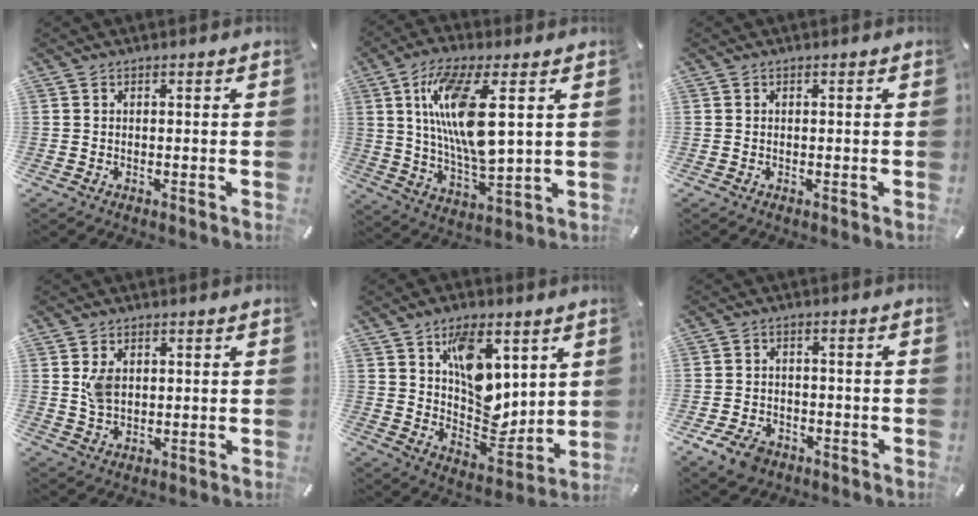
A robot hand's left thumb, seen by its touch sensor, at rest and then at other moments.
{"total": 16.5, "force": [4.7, 5.7, 14.7], "torque": [-0.295, -0.014, 0.076]}
{"total": 0.0}
{"total": 4.9, "force": [1.2, 3.4, 3.3], "torque": [-0.068, 0.000, 0.018]}
{"total": 12.9, "force": [6.0, 8.0, 8.1], "torque": [-0.113, -0.036, 0.111]}
{"total": 5.7, "force": [-3.4, 3.8, 2.5], "torque": [-0.055, 0.019, -0.065]}